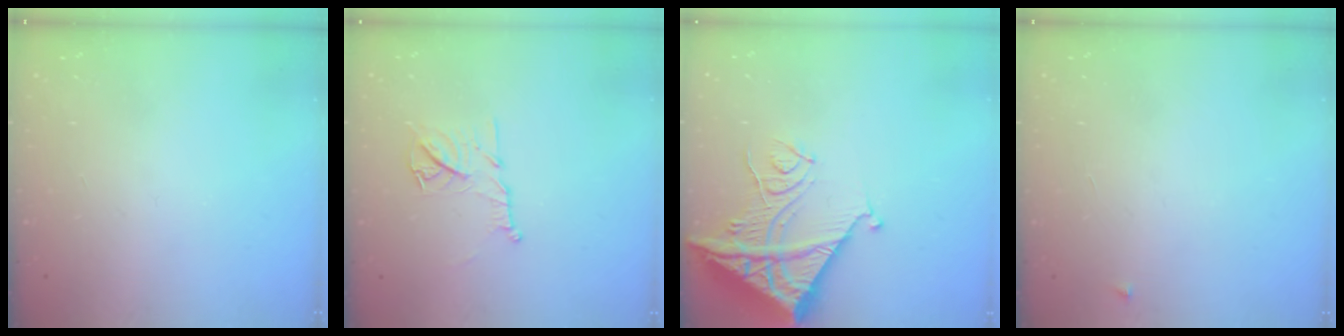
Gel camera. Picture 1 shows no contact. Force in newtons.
{"total": 11.4, "press": 11.4, "slide": 0.6}
{"total": 16.7, "press": 16.6, "slide": 1.8}
{"total": 2.5, "press": 2.4, "slide": 0.4}